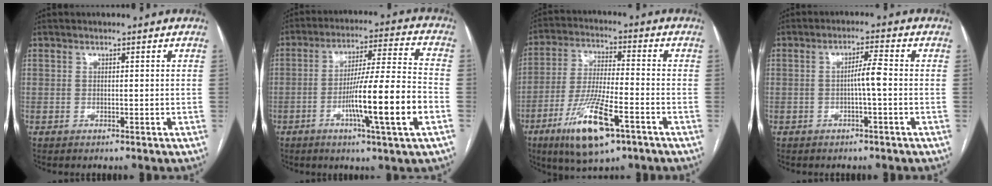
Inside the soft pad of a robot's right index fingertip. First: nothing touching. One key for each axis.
{"total": 14.1, "fx": -4.5, "fy": -0.7, "fz": 13.3, "tx": -0.230, "ty": -0.003, "tz": -0.076}
{"total": 13.8, "fx": -7.2, "fy": 2.8, "fz": 11.5, "tx": -0.227, "ty": -0.022, "tz": -0.123}
{"total": 3.1, "fx": -0.5, "fy": -0.2, "fz": 3.1, "tx": -0.054, "ty": 0.004, "tz": -0.007}